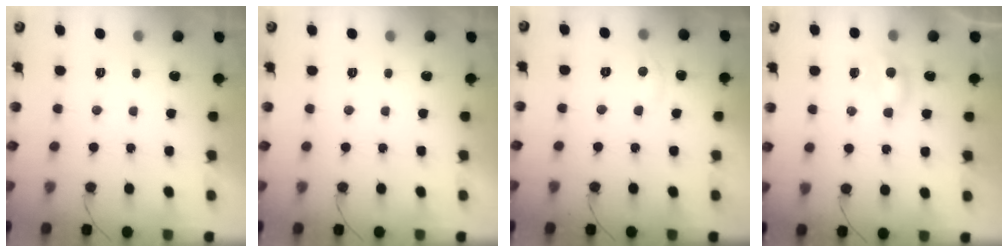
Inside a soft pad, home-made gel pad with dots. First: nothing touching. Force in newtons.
{"total": 0.0}
{"total": 3.0, "press": 3.0, "slide": 0.3}
{"total": 4.6, "press": 4.6, "slide": 0.5}